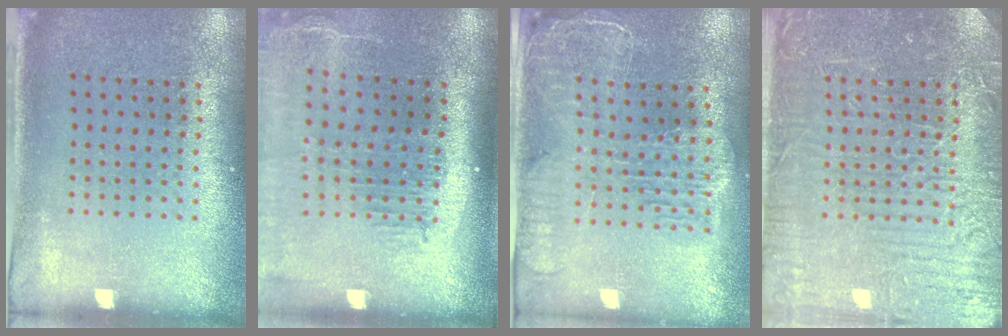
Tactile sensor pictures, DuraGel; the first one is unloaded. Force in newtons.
{"total": 2.5, "press": 2.0, "slide": 1.5}
{"total": 2.4, "press": 2.1, "slide": 1.2}
{"total": 4.8, "press": 4.8, "slide": 0.6}